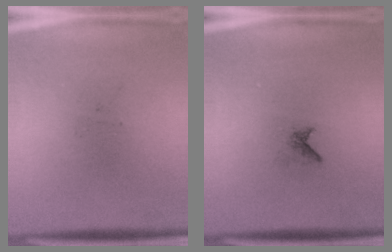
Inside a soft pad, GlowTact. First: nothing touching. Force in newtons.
{"total": 0.6}